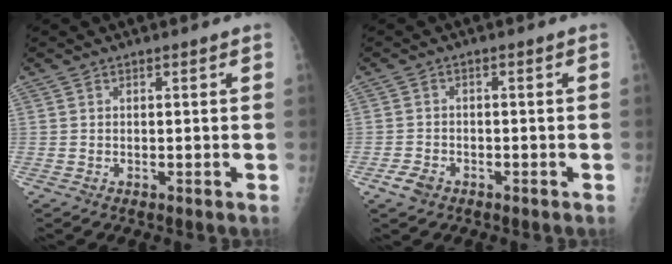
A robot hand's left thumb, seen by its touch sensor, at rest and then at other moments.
{"total": 2.9, "force": [-1.8, 1.8, 1.3], "torque": [-0.023, 0.008, -0.030]}